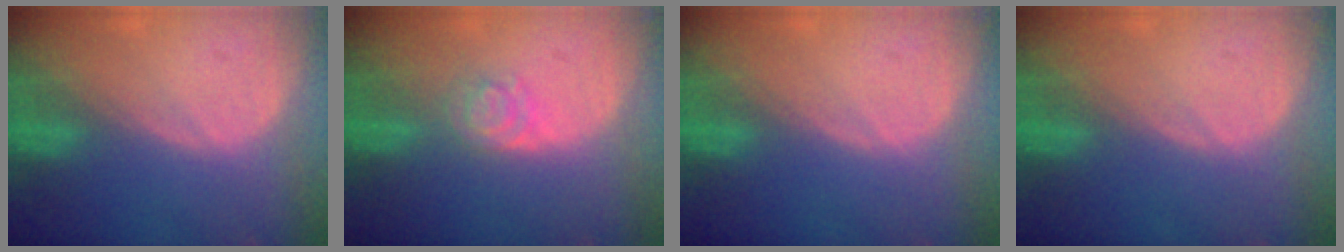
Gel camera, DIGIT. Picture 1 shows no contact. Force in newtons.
{"total": 3.9, "press": 3.5, "slide": 1.7}
{"total": 0.0}
{"total": 0.0}